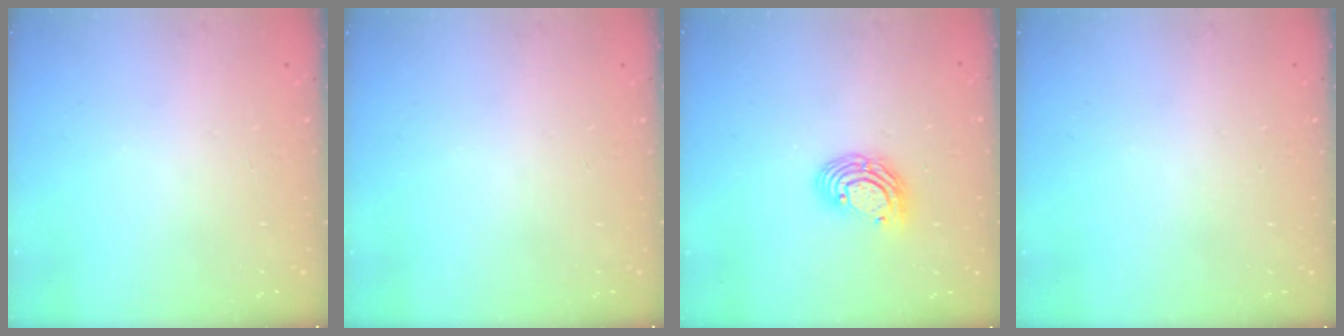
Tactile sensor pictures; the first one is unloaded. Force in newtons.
{"total": 0.0}
{"total": 8.5, "press": 8.4, "slide": 1.3}
{"total": 0.0}